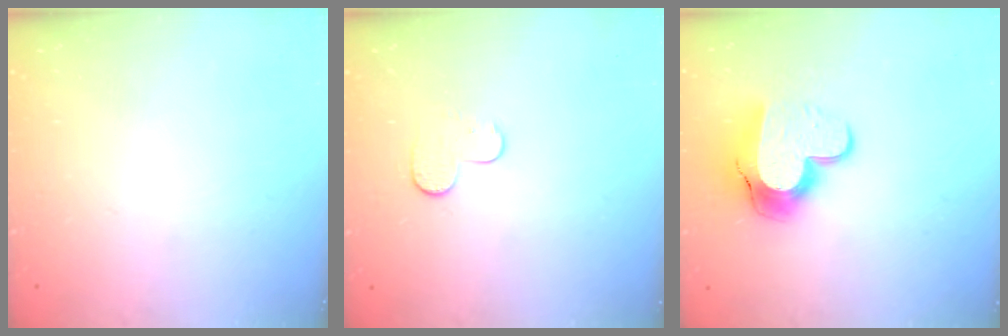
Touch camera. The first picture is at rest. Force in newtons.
{"total": 6.2, "press": 6.1, "slide": 0.6}
{"total": 13.7, "press": 13.6, "slide": 1.0}